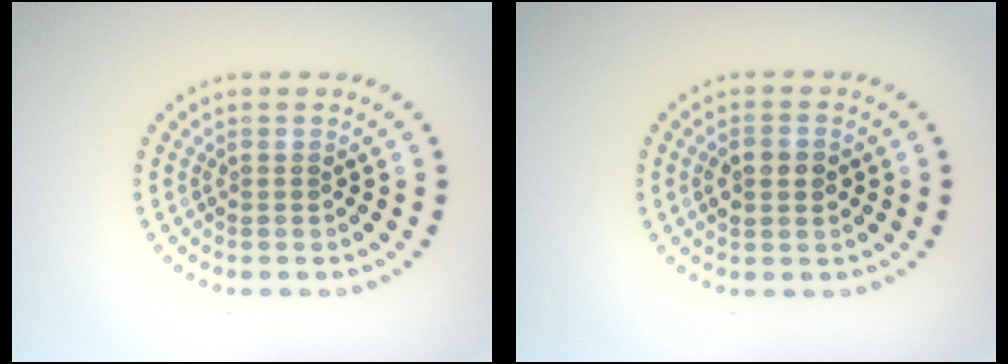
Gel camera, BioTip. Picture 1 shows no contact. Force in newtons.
{"total": 3.1, "press": 3.1, "slide": 0.4}